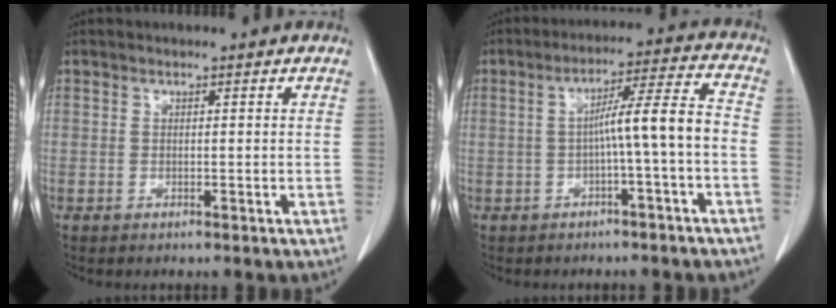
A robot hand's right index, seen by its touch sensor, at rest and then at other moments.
{"total": 7.6, "force": [-1.5, -0.6, 7.5], "torque": [-0.119, 0.026, -0.019]}